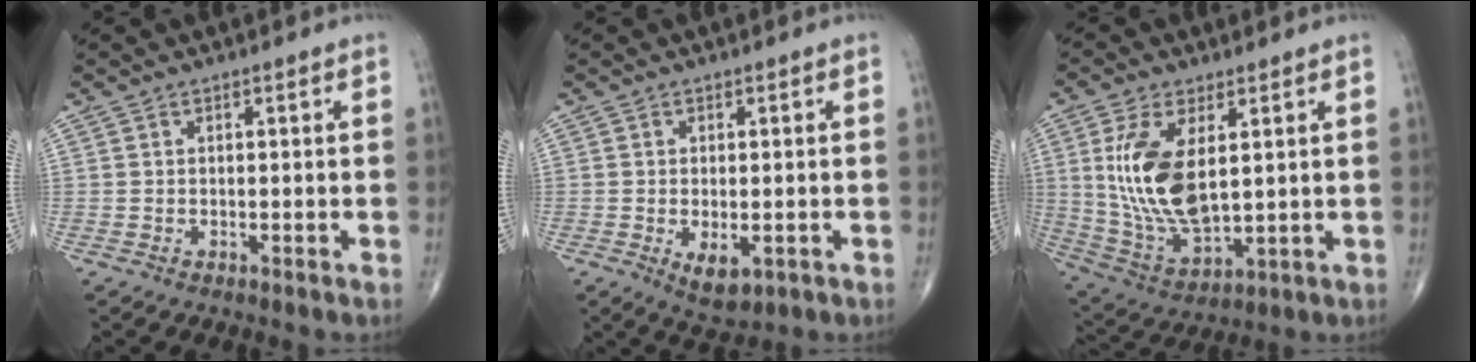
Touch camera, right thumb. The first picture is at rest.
{"total": 4.9, "force": [-1.5, 2.6, 3.9], "torque": [-0.057, -0.009, -0.015]}
{"total": 15.4, "force": [2.9, 7.6, 13.1], "torque": [-0.258, -0.020, 0.072]}